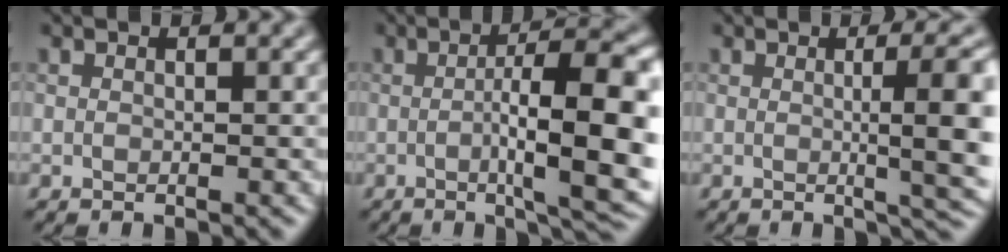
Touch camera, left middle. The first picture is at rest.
{"total": 10.6, "force": [-1.4, 2.5, 10.2], "torque": [-0.134, -0.001, -0.019]}
{"total": 7.6, "force": [0.0, 2.0, 7.3], "torque": [-0.082, 0.002, 0.002]}